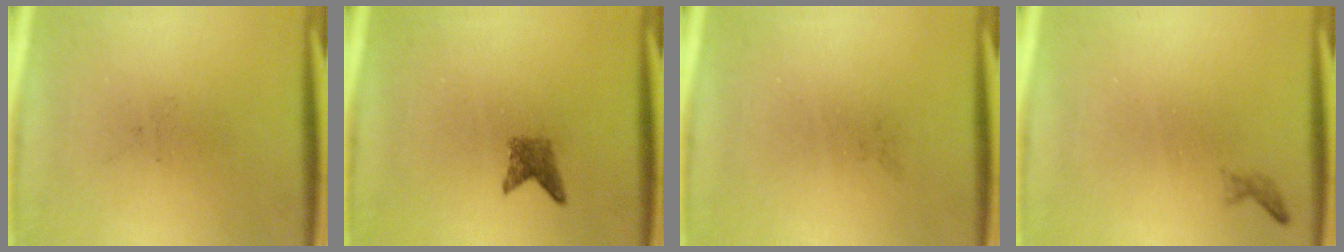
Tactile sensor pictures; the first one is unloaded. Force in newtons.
{"total": 2.0}
{"total": 0.0}
{"total": 0.6}